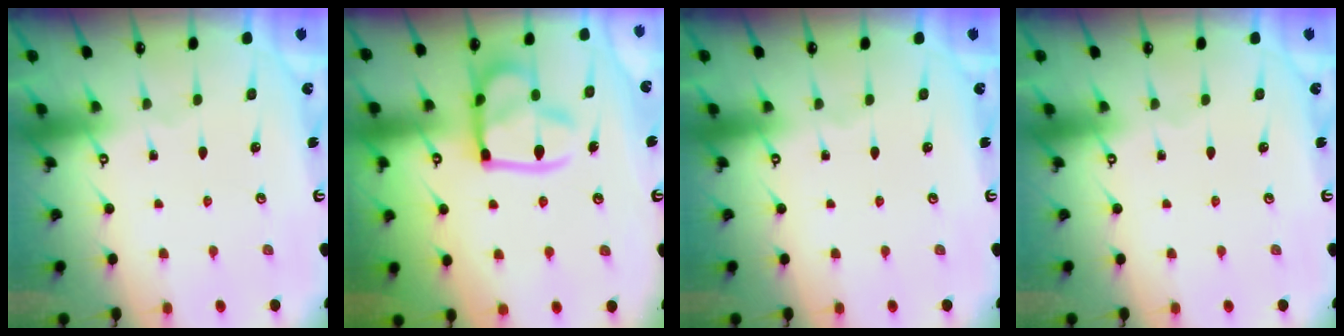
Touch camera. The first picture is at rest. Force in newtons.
{"total": 17.8, "press": 17.7, "slide": 2.0}
{"total": 0.0}
{"total": 0.0}